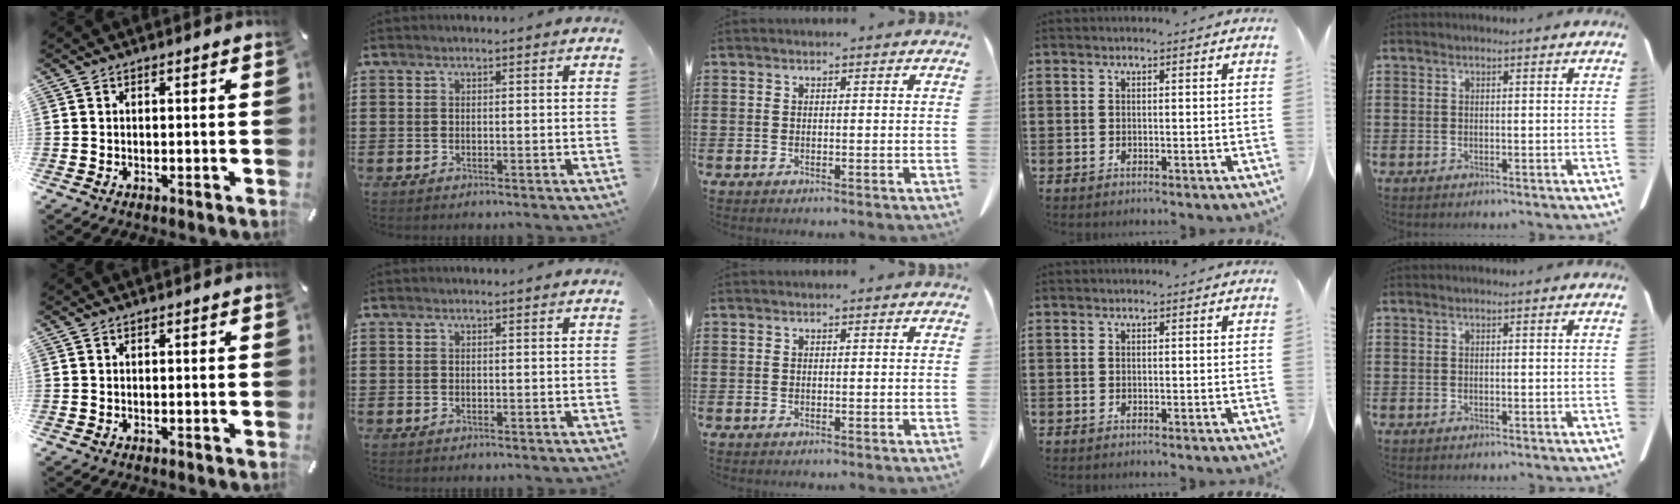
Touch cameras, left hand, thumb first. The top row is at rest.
{}